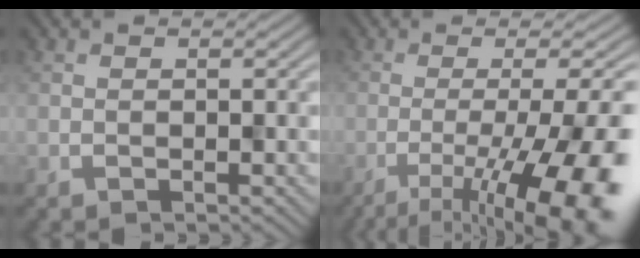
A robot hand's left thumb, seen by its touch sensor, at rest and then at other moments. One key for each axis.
{"total": 14.7, "fx": -6.5, "fy": 4.0, "fz": 12.6, "tx": -0.154, "ty": -0.010, "tz": -0.089}